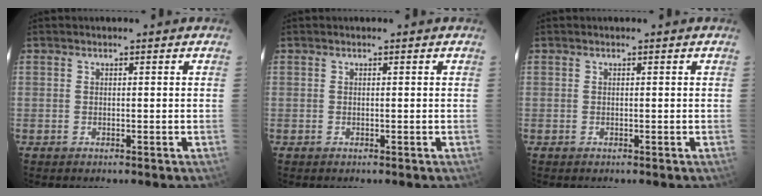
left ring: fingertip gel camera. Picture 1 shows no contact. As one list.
[{"total": 0.0}, {"total": 0.0}]